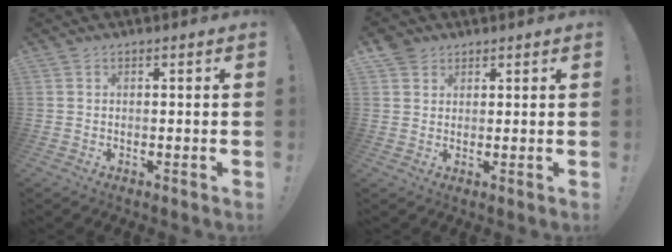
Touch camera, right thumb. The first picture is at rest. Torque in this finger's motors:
{"motor_torque": [0.36, 0.24, 0.25, 0.02, 0.08]}